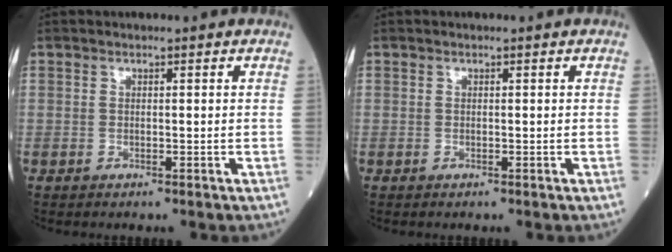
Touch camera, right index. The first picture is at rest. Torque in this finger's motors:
{"motor_torque": [0.00, 0.00, 0.01, 0.00]}